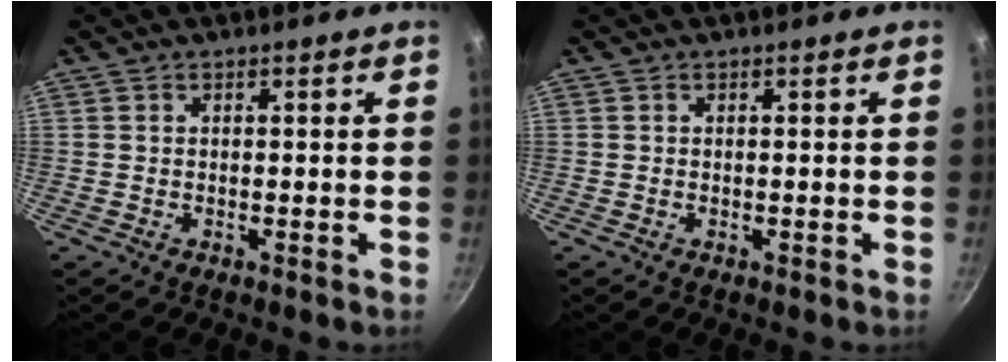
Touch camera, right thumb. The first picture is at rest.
{"total": 0.0}